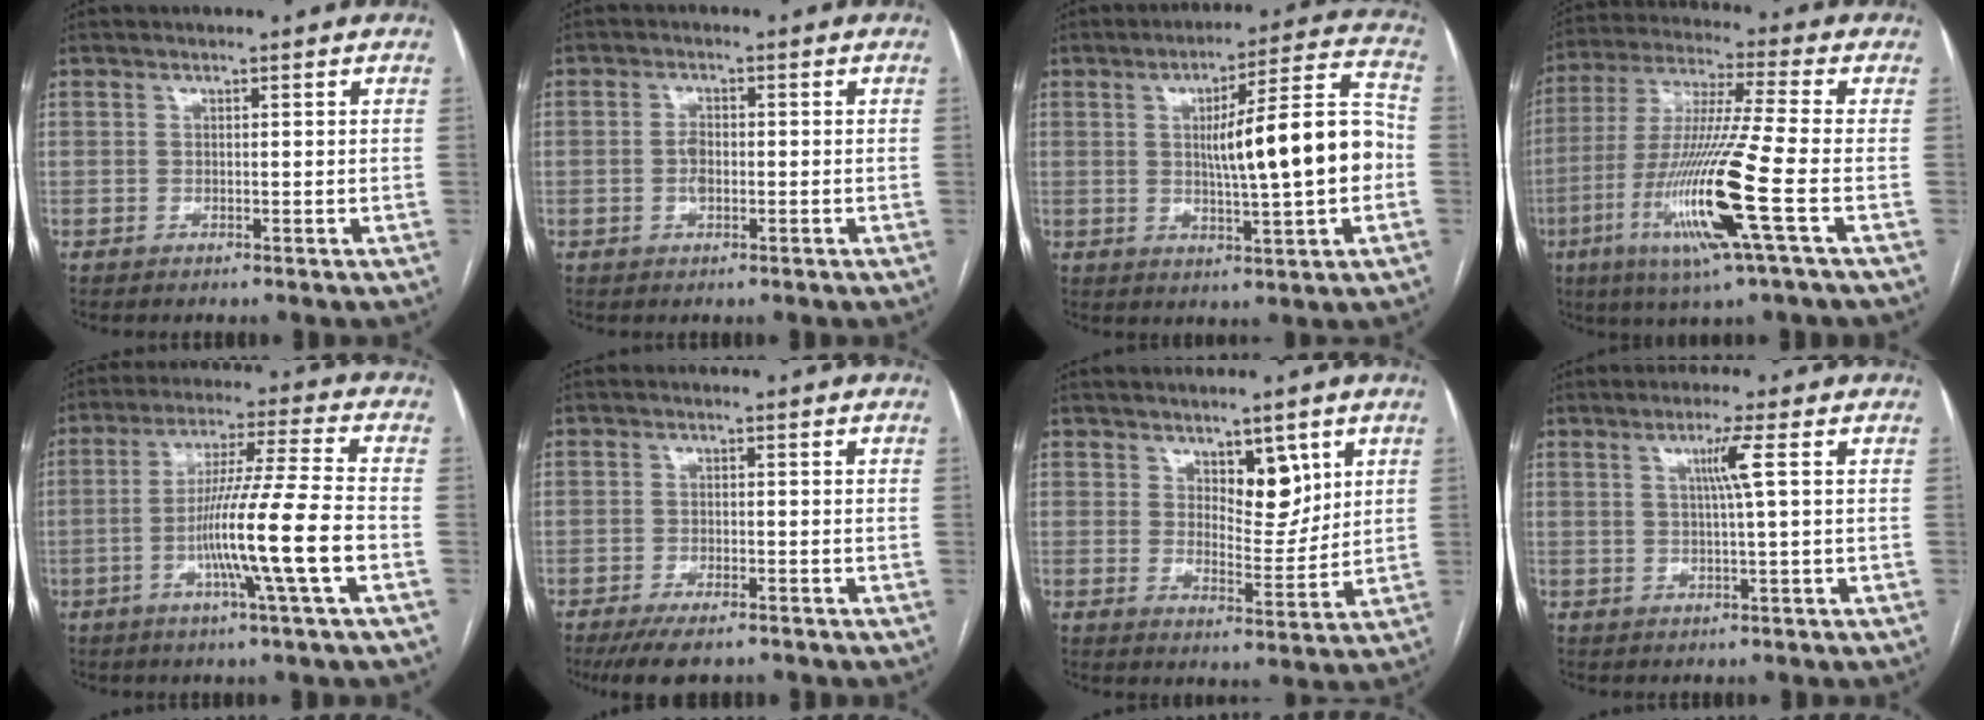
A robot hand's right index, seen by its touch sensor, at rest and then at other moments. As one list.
[{"total": 2.4, "force": [-0.4, 1.2, 2.0], "torque": [-0.041, 0.002, -0.009]}, {"total": 14.8, "force": [-0.4, 1.3, 14.7], "torque": [-0.218, 0.023, -0.005]}, {"total": 17.0, "force": [-5.5, -1.0, 16.0], "torque": [-0.332, -0.023, -0.110]}, {"total": 13.6, "force": [-4.0, -1.7, 12.9], "torque": [-0.231, -0.008, -0.076]}, {"total": 6.1, "force": [-4.7, 1.7, 3.5], "torque": [-0.057, -0.010, -0.078]}, {"total": 6.2, "force": [3.3, 2.8, 4.4], "torque": [-0.063, -0.006, 0.056]}, {"total": 3.7, "force": [1.0, -1.0, 3.4], "torque": [-0.065, -0.002, 0.019]}]